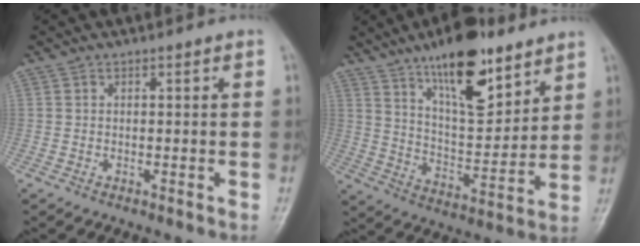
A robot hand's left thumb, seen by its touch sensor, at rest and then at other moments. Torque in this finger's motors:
{"motor_torque": [2.43, 1.55, 1.55, -1.22, 0.44]}